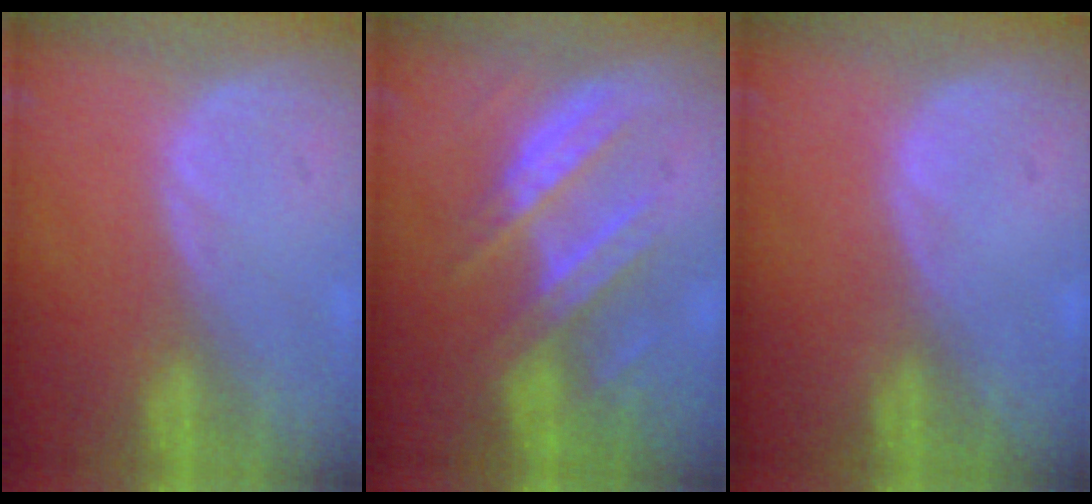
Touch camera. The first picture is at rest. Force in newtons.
{"total": 7.7, "press": 7.2, "slide": 2.8}
{"total": 0.0}